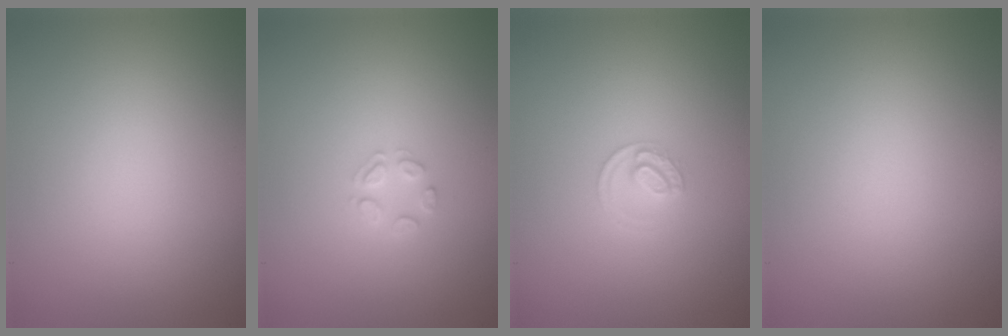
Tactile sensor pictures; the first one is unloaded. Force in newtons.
{"total": 1.5, "press": 1.5, "slide": 0.1}
{"total": 1.7, "press": 1.7, "slide": 0.1}
{"total": 0.0}